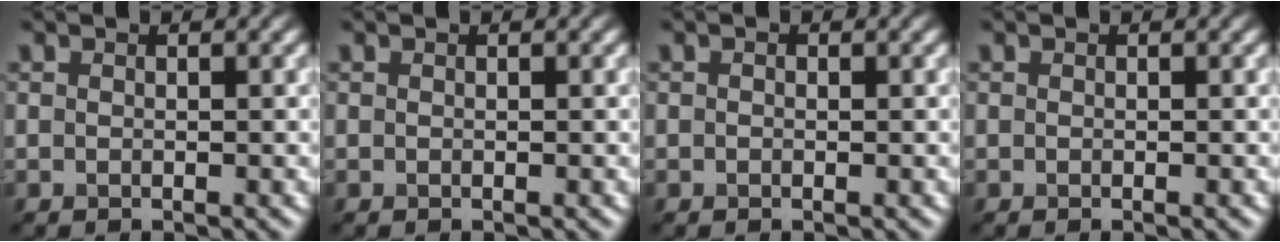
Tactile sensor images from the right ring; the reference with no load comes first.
{"total": 0.0}
{"total": 0.6, "force": [-0.3, -0.4, -0.4], "torque": [-0.005, -0.003, 0.003]}
{"total": 0.0}